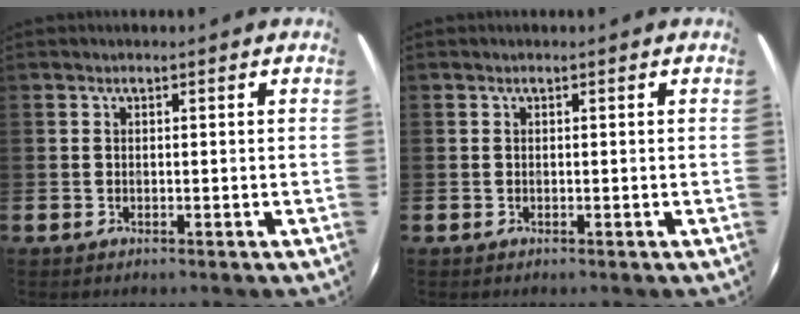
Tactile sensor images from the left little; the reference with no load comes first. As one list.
[{"total": 0.0}]